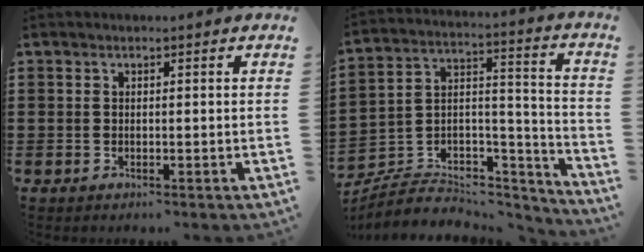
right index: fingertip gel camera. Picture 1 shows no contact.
{"total": 4.8, "force": [-3.4, 3.2, 1.1], "torque": [-0.028, -0.002, -0.066]}